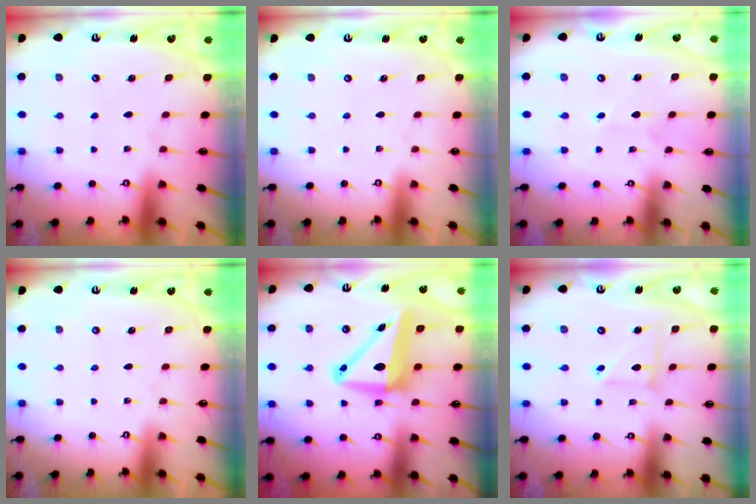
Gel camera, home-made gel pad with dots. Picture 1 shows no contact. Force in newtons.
{"total": 0.0}
{"total": 2.7, "press": 2.7, "slide": 0.3}
{"total": 0.0}
{"total": 10.8, "press": 10.6, "slide": 2.0}
{"total": 4.6, "press": 4.6, "slide": 0.5}